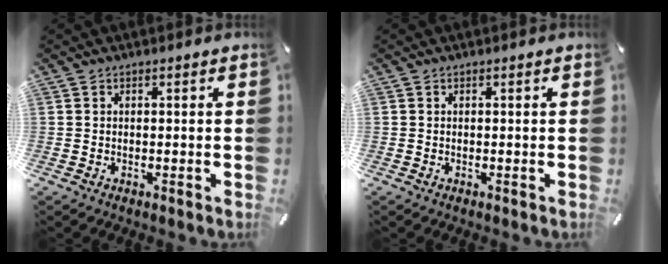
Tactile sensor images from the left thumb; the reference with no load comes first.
{"total": 0.0}